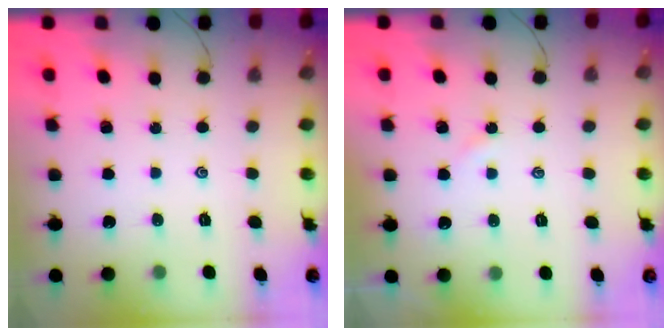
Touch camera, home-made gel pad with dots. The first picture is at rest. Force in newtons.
{"total": 2.2, "press": 2.2, "slide": 0.3}